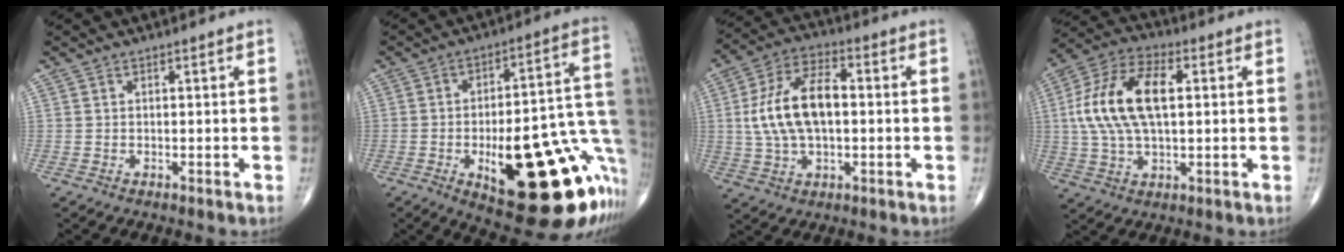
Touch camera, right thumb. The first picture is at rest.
{"total": 29.2, "force": [-9.5, 10.4, 25.6], "torque": [-0.261, 0.038, -0.112]}
{"total": 14.2, "force": [0.6, 7.6, 12.0], "torque": [-0.227, 0.022, 0.006]}
{"total": 16.4, "force": [2.2, 8.4, 14.0], "torque": [-0.279, 0.022, 0.036]}